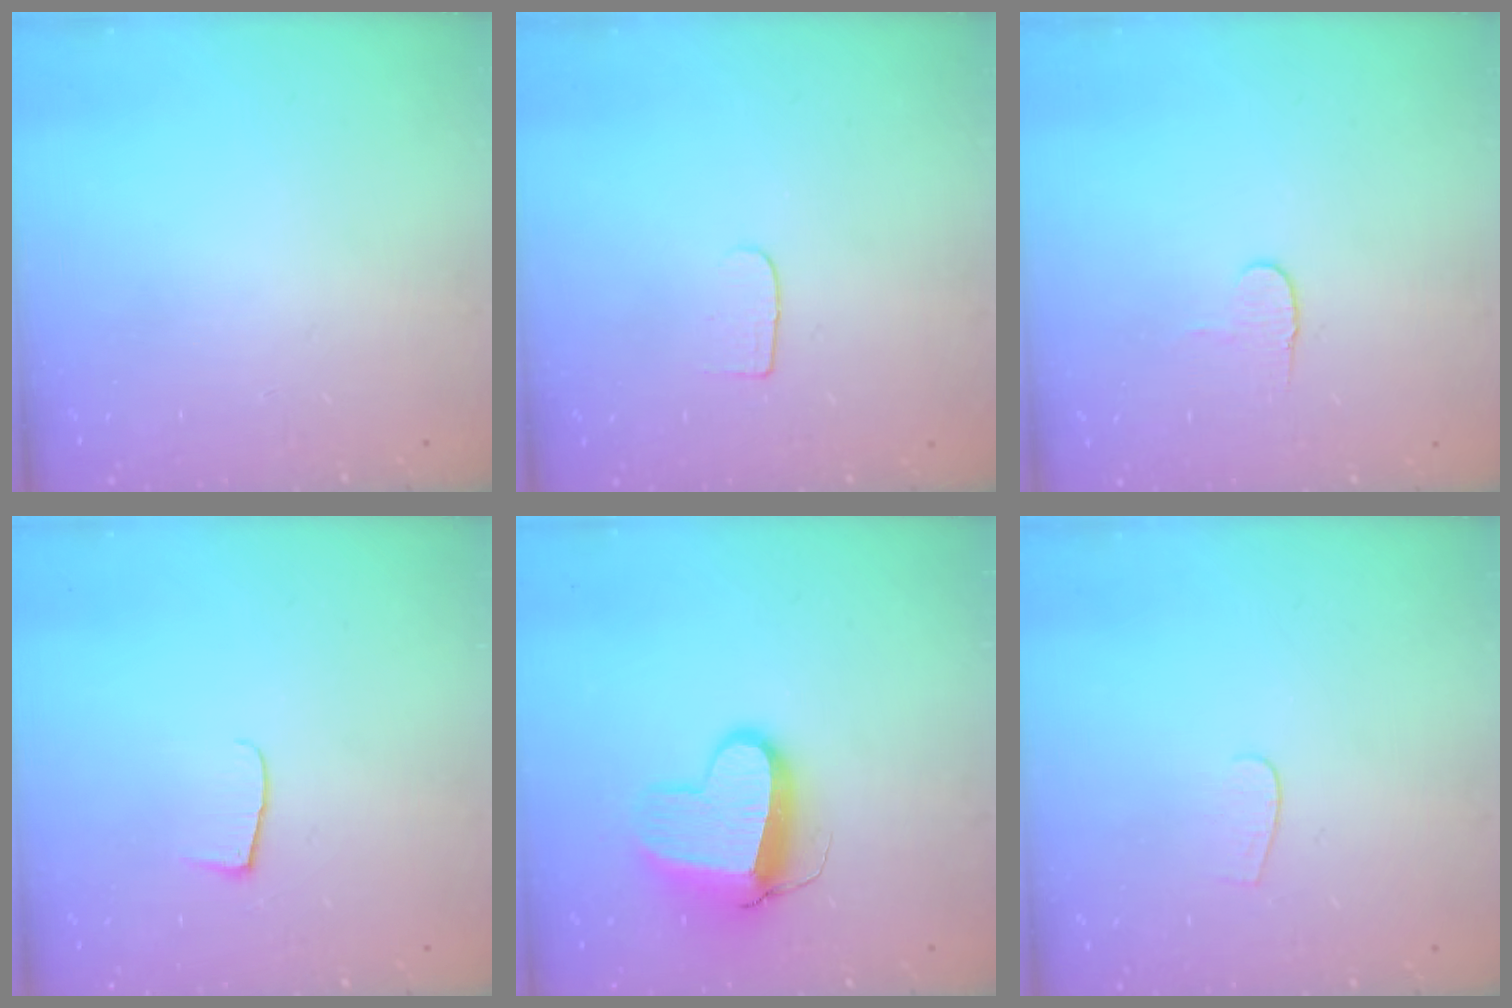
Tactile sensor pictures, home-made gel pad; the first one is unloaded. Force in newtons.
{"total": 4.8, "press": 4.8, "slide": 0.5}
{"total": 5.4, "press": 5.4, "slide": 0.5}
{"total": 6.3, "press": 6.2, "slide": 0.8}
{"total": 11.5, "press": 11.4, "slide": 1.3}
{"total": 4.0, "press": 4.0, "slide": 0.4}